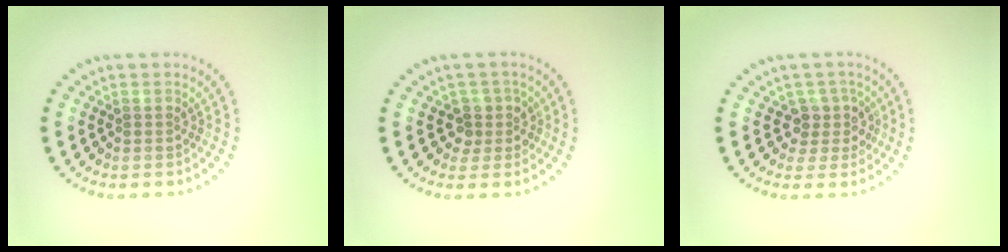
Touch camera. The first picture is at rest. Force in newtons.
{"total": 2.2, "press": 1.8, "slide": 1.2}
{"total": 2.4, "press": 1.8, "slide": 1.5}